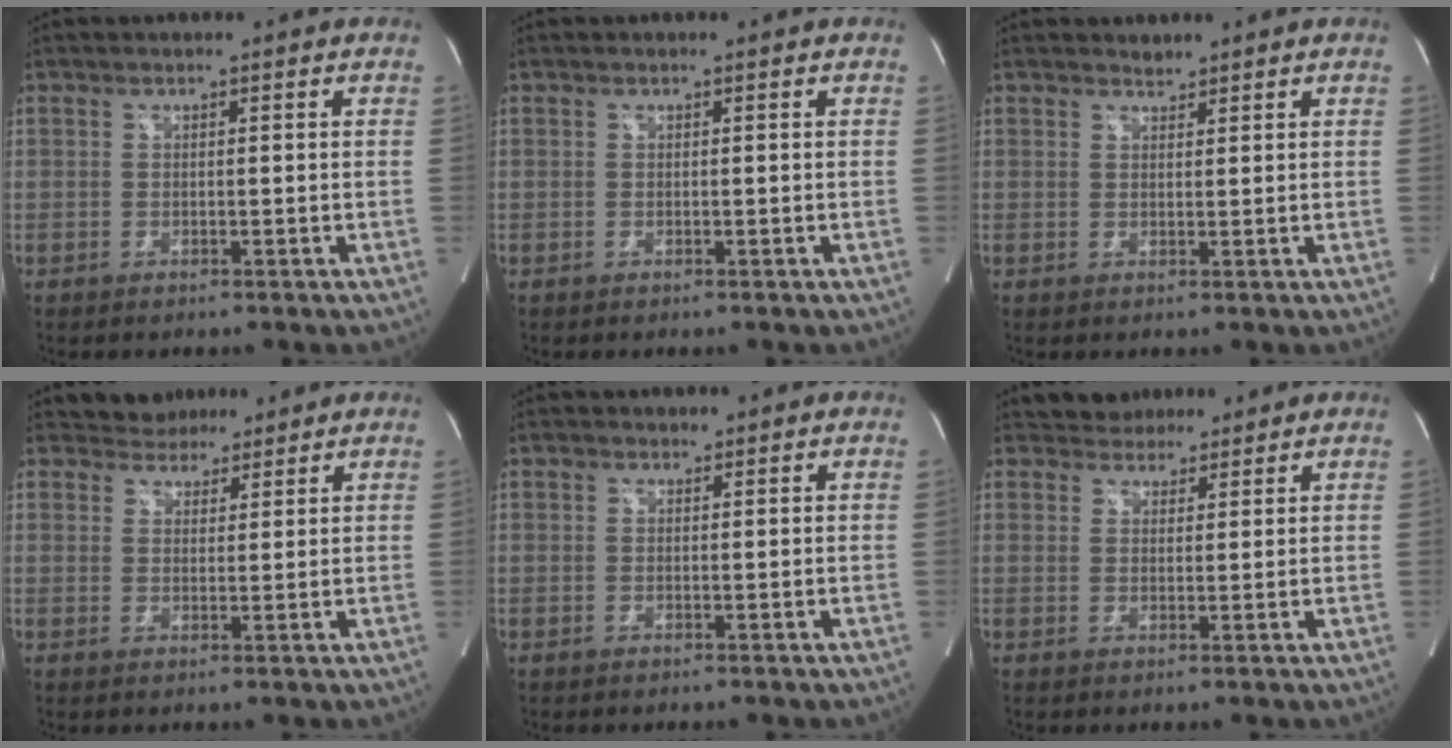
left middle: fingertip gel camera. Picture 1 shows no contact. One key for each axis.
{"total": 0.0}
{"total": 1.1, "fx": 1.1, "fy": 0.3, "fz": -0.1, "tx": -0.003, "ty": 0.000, "tz": 0.018}
{"total": 4.2, "fx": 3.7, "fy": 1.9, "fz": 0.0, "tx": 0.001, "ty": 0.010, "tz": 0.057}
{"total": 0.8, "fx": 0.6, "fy": 0.5, "fz": 0.0, "tx": 0.002, "ty": 0.001, "tz": 0.007}
{"total": 3.9, "fx": 3.4, "fy": 1.9, "fz": 0.0, "tx": 0.002, "ty": 0.013, "tz": 0.053}